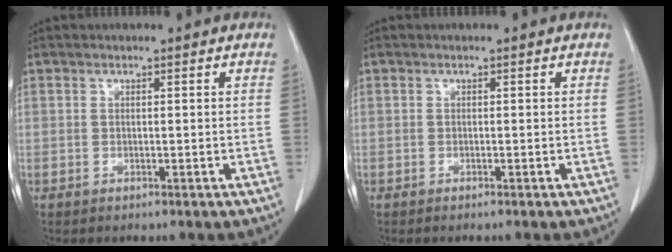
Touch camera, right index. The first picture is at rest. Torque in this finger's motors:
{"motor_torque": [-0.06, 0.02, -0.02, 0.02]}